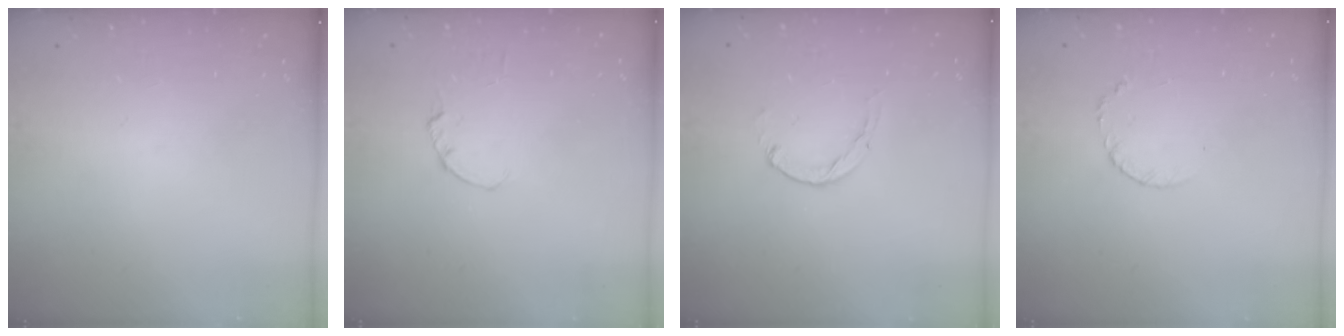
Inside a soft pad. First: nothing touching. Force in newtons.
{"total": 0.0}
{"total": 1.1, "press": 1.1, "slide": 0.2}
{"total": 3.3, "press": 3.3, "slide": 0.3}